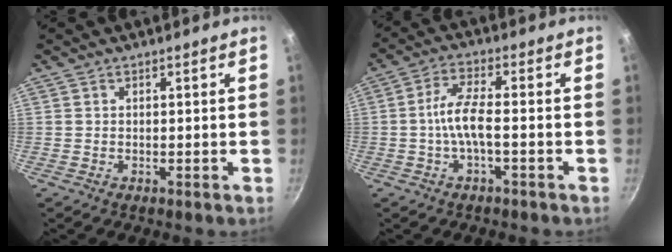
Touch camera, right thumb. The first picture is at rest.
{"total": 6.0, "force": [-1.6, 1.6, 5.6], "torque": [-0.123, 0.022, -0.039]}